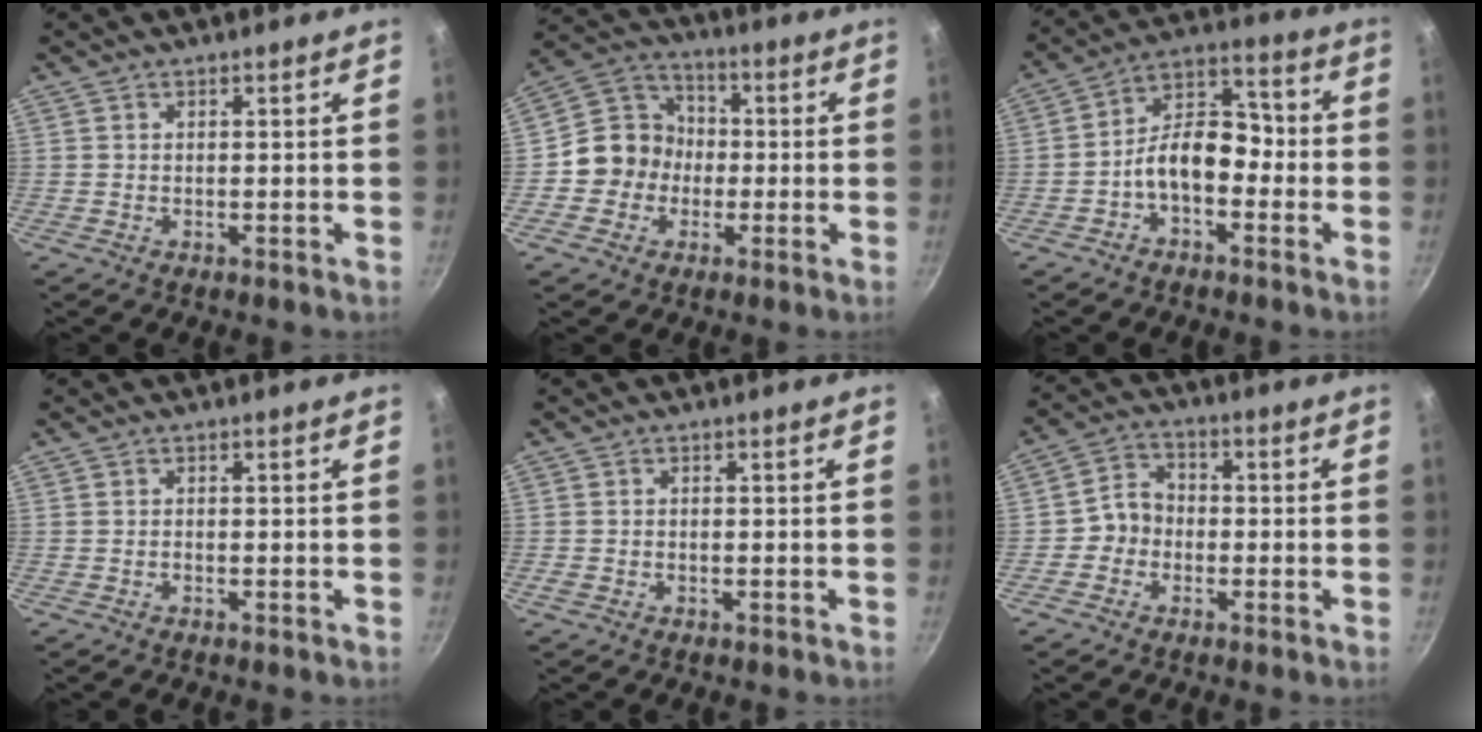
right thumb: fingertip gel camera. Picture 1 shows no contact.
{"total": 10.1, "force": [-1.8, 9.3, 3.4], "torque": [-0.016, 0.032, -0.054]}
{"total": 10.4, "force": [-3.3, 6.5, 7.5], "torque": [-0.092, 0.056, -0.073]}
{"total": 0.0}
{"total": 0.9, "force": [-0.4, 0.6, 0.5], "torque": [-0.011, 0.002, -0.009]}
{"total": 5.2, "force": [-1.5, 4.6, 2.0], "torque": [-0.003, 0.022, -0.039]}